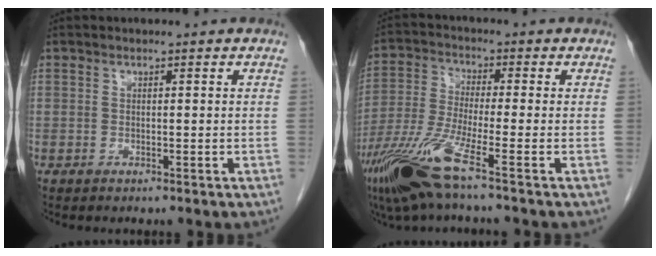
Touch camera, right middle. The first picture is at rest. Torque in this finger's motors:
{"motor_torque": [1.26, -0.88, 0.46, 0.21]}